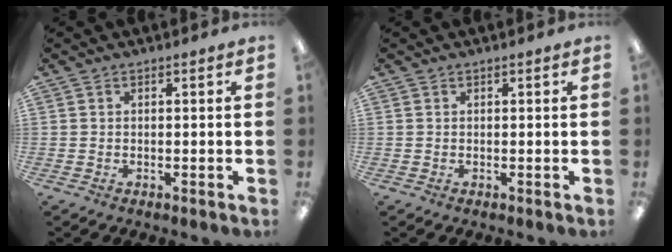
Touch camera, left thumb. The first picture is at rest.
{"total": 0.0}